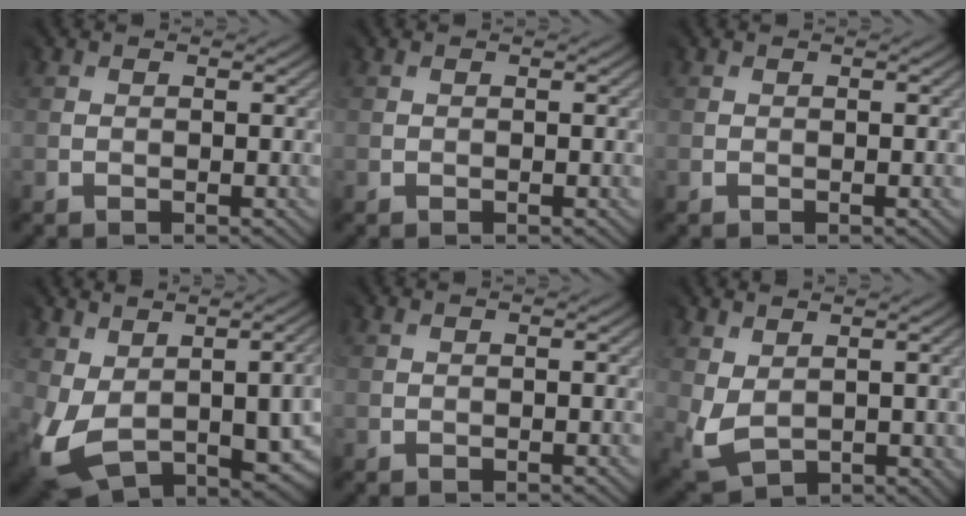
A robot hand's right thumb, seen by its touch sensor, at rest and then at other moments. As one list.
[{"total": 0.0}, {"total": 0.0}, {"total": 6.4, "force": [-0.2, 3.9, 5.1], "torque": [-0.153, -0.029, 0.018]}, {"total": 0.0}, {"total": 6.1, "force": [1.9, 4.4, 3.8], "torque": [-0.112, -0.023, 0.052]}]